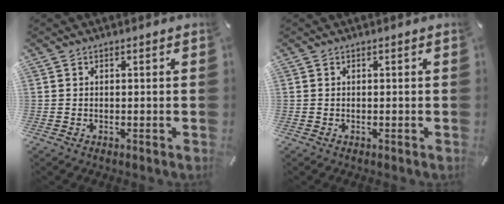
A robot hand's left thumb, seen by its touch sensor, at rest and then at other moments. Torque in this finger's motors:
{"motor_torque": [-0.08, 0.10, -0.07, 0.01, 0.00]}